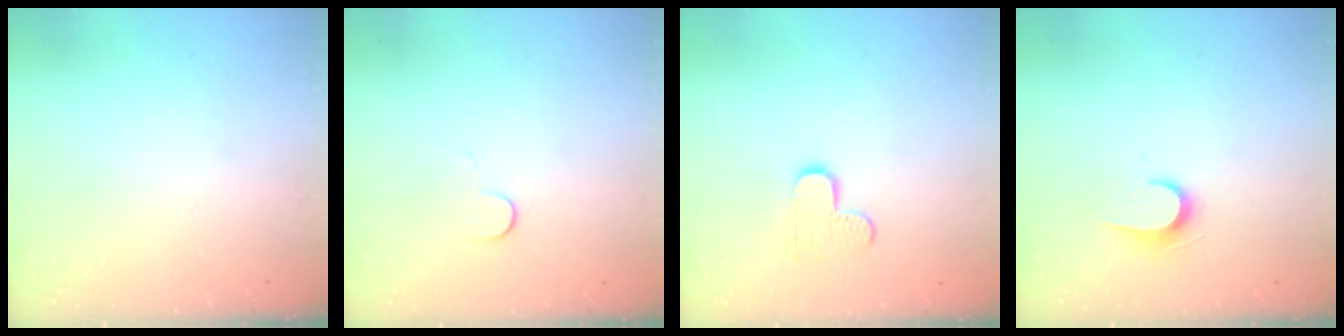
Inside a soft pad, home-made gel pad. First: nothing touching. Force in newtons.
{"total": 5.0, "press": 5.0, "slide": 0.5}
{"total": 6.8, "press": 6.8, "slide": 0.2}
{"total": 6.1, "press": 6.0, "slide": 0.6}